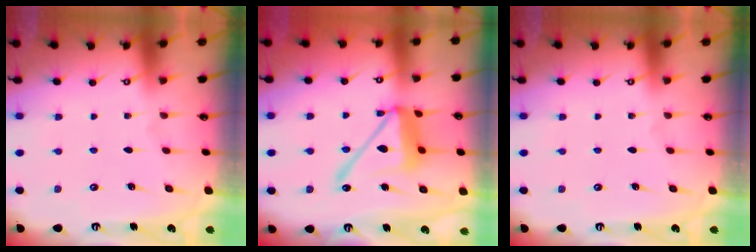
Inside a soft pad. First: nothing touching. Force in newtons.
{"total": 14.3, "press": 14.2, "slide": 1.6}
{"total": 0.0}